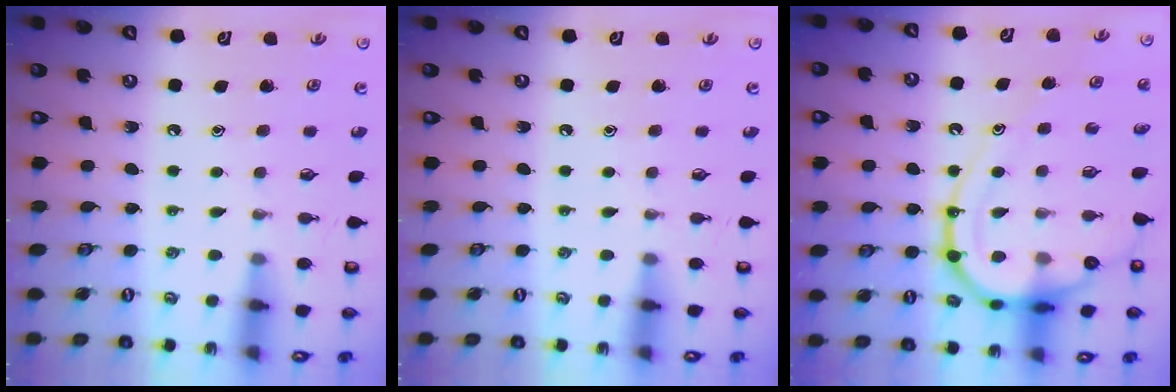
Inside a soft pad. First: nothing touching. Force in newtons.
{"total": 0.0}
{"total": 15.2, "press": 15.2, "slide": 1.4}